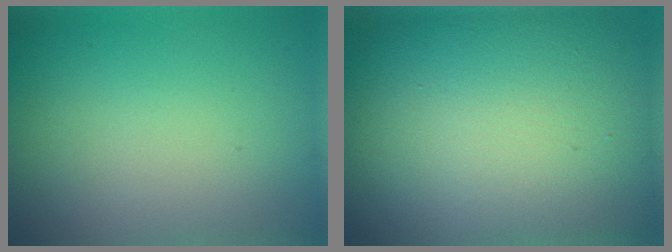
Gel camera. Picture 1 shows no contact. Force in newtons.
{"total": 19.4, "press": 19.3, "slide": 1.7}